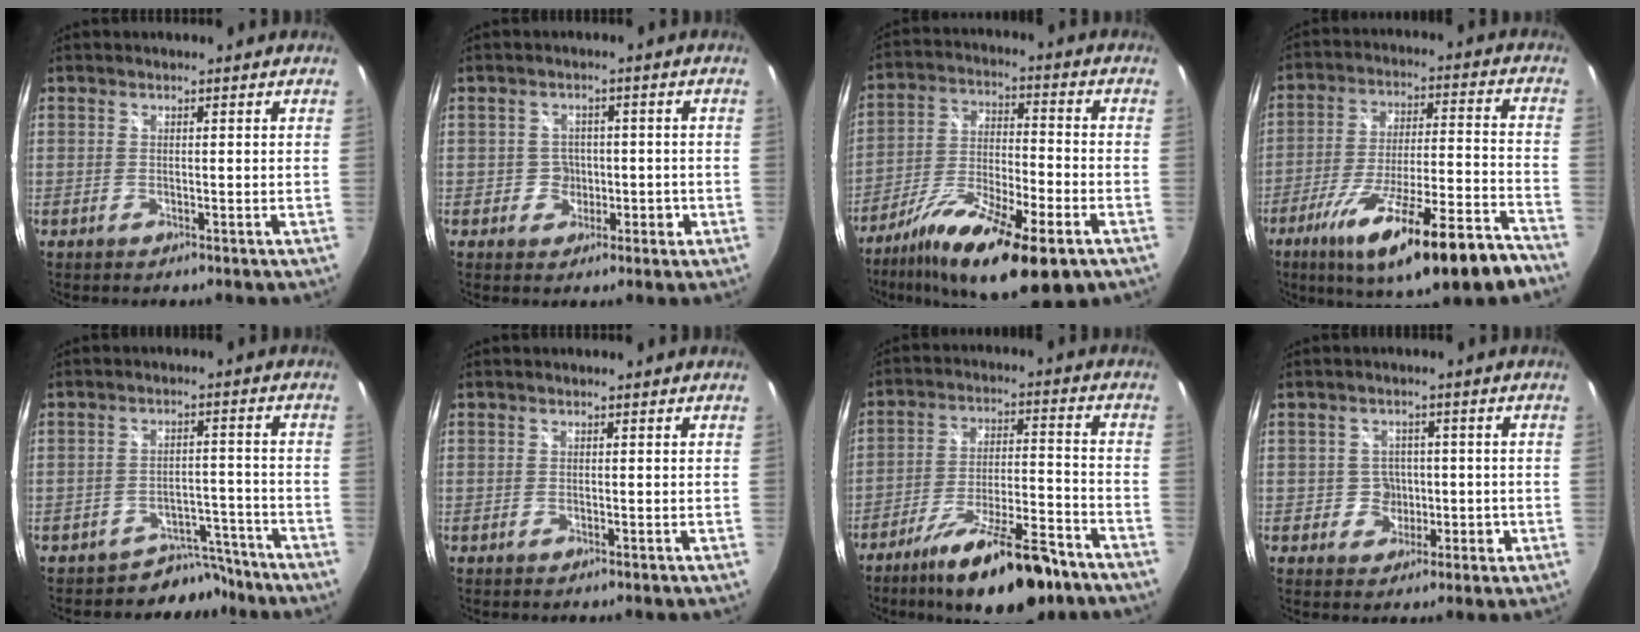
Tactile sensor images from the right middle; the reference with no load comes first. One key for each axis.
{"total": 3.4, "fx": -0.8, "fy": 3.3, "fz": 0.3, "tx": -0.006, "ty": 0.010, "tz": -0.009}
{"total": 19.2, "fx": -11.9, "fy": 4.9, "fz": 14.3, "tx": -0.259, "ty": -0.031, "tz": -0.205}
{"total": 22.6, "fx": -15.9, "fy": 3.0, "fz": 15.8, "tx": -0.268, "ty": -0.052, "tz": -0.239}
{"total": 6.8, "fx": -5.9, "fy": 3.4, "fz": -0.3, "tx": 0.010, "ty": 0.028, "tz": -0.083}
{"total": 0.0}
{"total": 18.2, "fx": -13.6, "fy": 4.4, "fz": 11.3, "tx": -0.196, "ty": -0.020, "tz": -0.209}
{"total": 4.1, "fx": -0.6, "fy": 4.0, "fz": 0.6, "tx": -0.013, "ty": 0.012, "tz": -0.001}